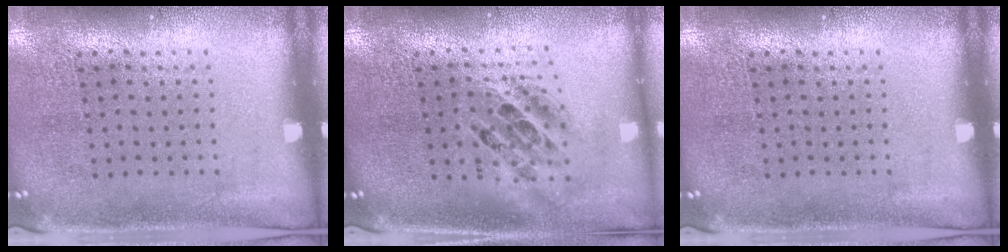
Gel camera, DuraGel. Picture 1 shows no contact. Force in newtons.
{"total": 1.8, "press": 1.4, "slide": 1.1}
{"total": 0.0}